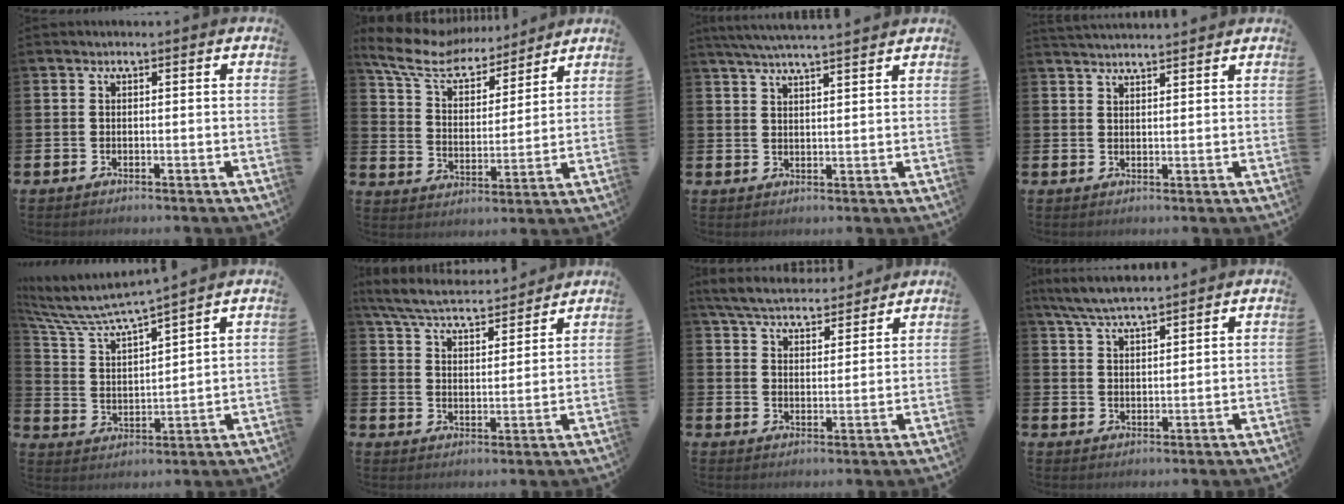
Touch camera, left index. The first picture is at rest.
{"total": 9.1, "force": [8.0, 3.2, 3.0], "torque": [-0.095, -0.048, 0.141]}
{"total": 4.9, "force": [4.7, -0.3, 1.3], "torque": [-0.034, -0.018, 0.084]}
{"total": 2.8, "force": [2.8, 0.1, 0.1], "torque": [-0.004, -0.013, 0.050]}
{"total": 5.9, "force": [5.6, 0.6, 1.9], "torque": [-0.068, -0.043, 0.088]}
{"total": 6.1, "force": [5.8, 1.0, 1.5], "torque": [-0.052, -0.038, 0.101]}
{"total": 6.0, "force": [5.8, 1.1, 1.0], "torque": [-0.041, -0.032, 0.103]}
{"total": 5.5, "force": [5.2, 0.4, 1.7], "torque": [-0.049, -0.018, 0.095]}